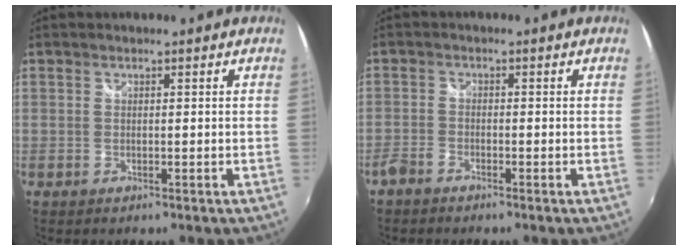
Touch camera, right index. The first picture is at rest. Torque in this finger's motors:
{"motor_torque": [0.04, 0.04, 0.03, 0.02]}